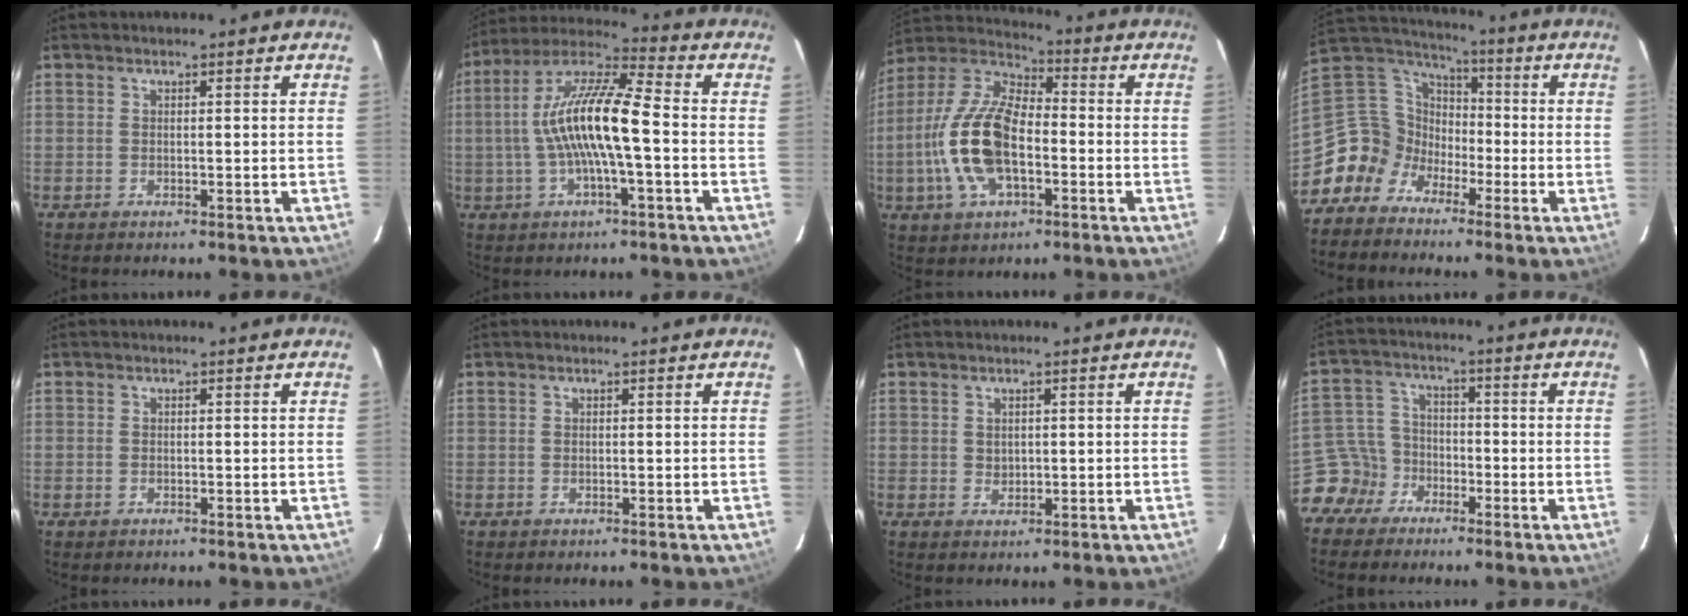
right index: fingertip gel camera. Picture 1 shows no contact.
{"total": 14.1, "force": [-1.5, 2.3, 13.8], "torque": [-0.264, 0.015, -0.034]}
{"total": 16.7, "force": [-3.8, 7.9, 14.2], "torque": [-0.304, 0.004, -0.076]}
{"total": 10.5, "force": [-6.1, 8.3, 2.0], "torque": [-0.059, 0.037, -0.140]}
{"total": 0.7, "force": [-0.4, 0.6, 0.2], "torque": [-0.004, -0.001, -0.007]}
{"total": 0.0}
{"total": 1.4, "force": [0.4, 1.2, 0.5], "torque": [-0.004, 0.002, 0.011]}
{"total": 7.2, "force": [-4.9, 5.3, 0.0], "torque": [-0.013, 0.027, -0.102]}